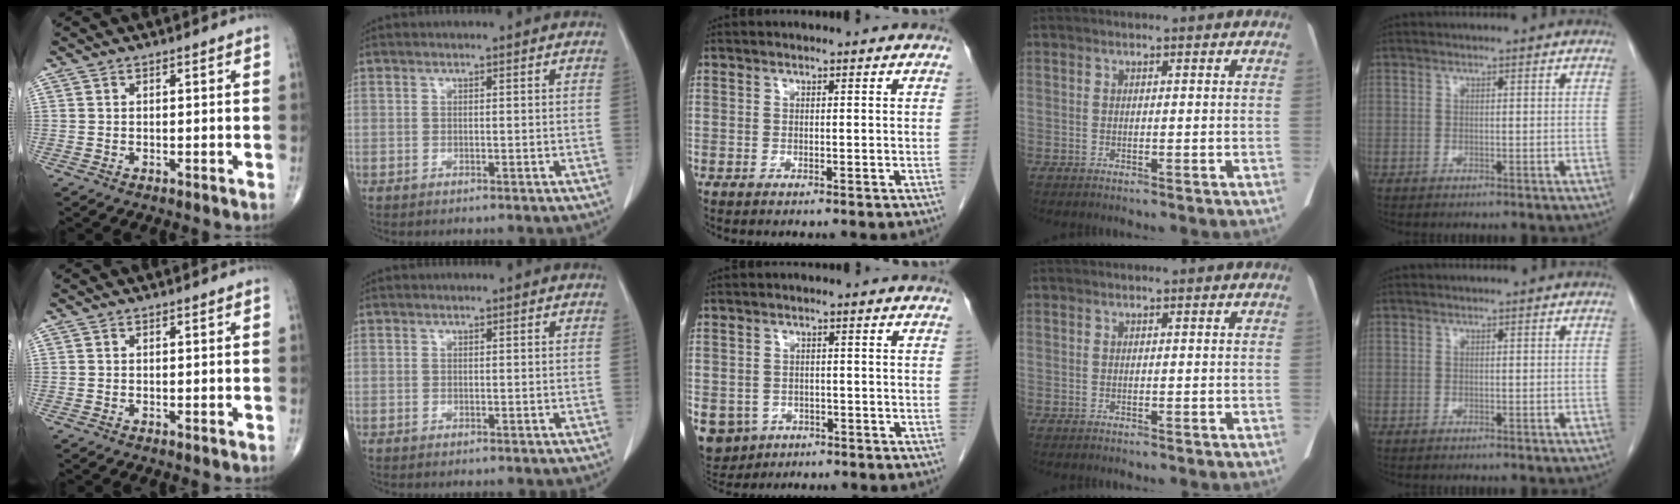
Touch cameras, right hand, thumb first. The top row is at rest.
{"middle": {"total": 8.5, "force": [-4.2, 7.0, 2.4], "torque": [-0.070, 0.001, -0.057]}}